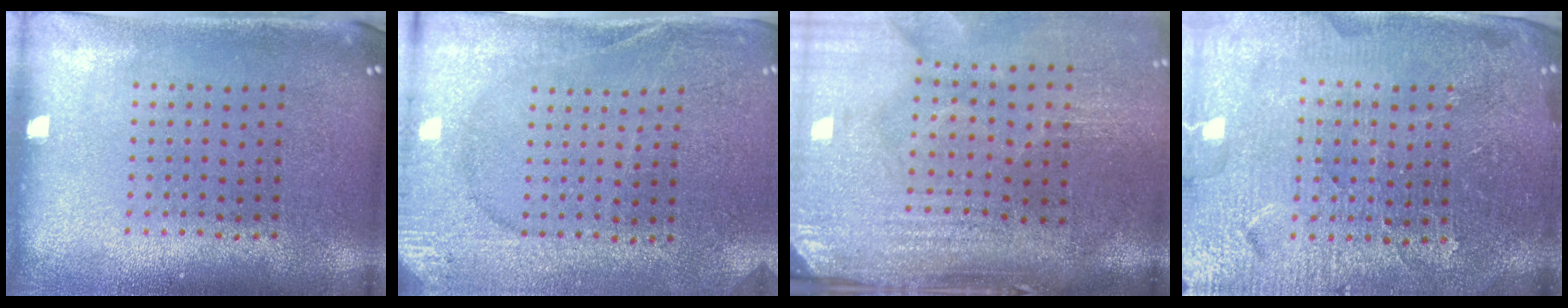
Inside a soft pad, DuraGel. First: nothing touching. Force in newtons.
{"total": 2.7, "press": 2.6, "slide": 0.4}
{"total": 4.7, "press": 3.9, "slide": 2.5}
{"total": 4.8, "press": 4.5, "slide": 1.6}